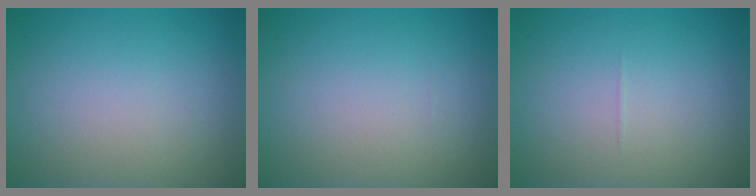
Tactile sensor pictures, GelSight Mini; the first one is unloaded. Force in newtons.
{"total": 0.0}
{"total": 0.0}